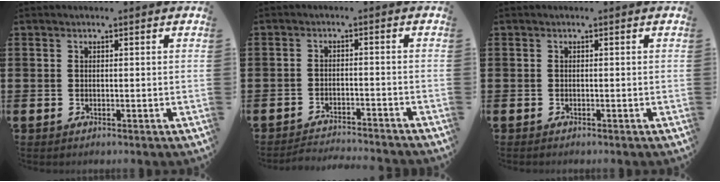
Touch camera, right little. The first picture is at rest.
{"total": 2.4, "force": [-2.4, -0.1, 0.0], "torque": [-0.004, 0.002, -0.050]}
{"total": 0.0}